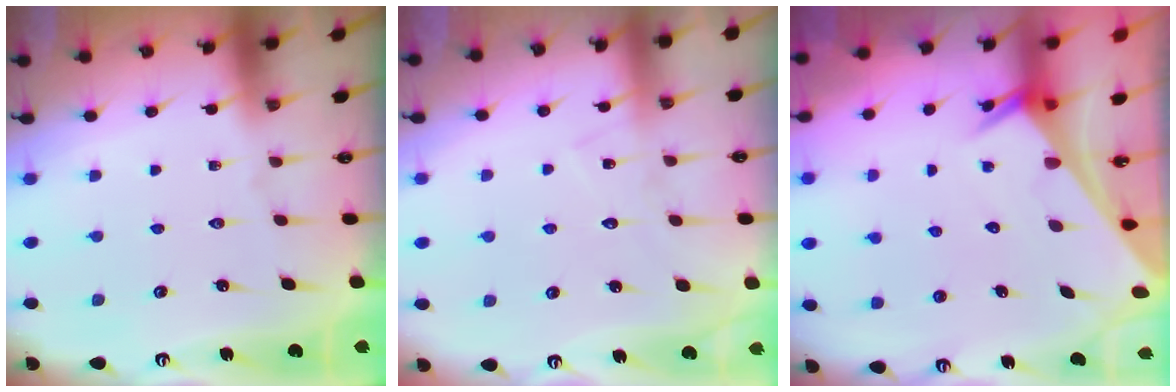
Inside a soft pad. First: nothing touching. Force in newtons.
{"total": 8.1, "press": 8.0, "slide": 0.3}
{"total": 2.6, "press": 2.6, "slide": 0.1}